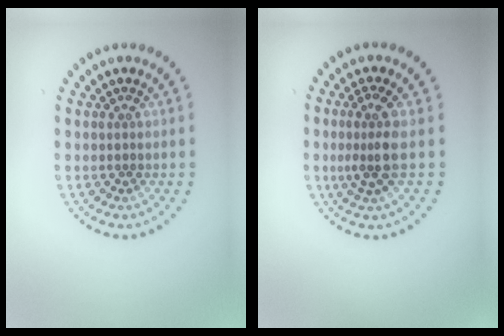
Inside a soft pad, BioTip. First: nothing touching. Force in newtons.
{"total": 2.8, "press": 2.2, "slide": 1.7}